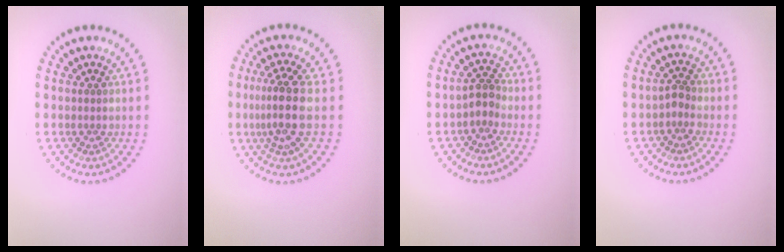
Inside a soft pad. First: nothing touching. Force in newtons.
{"total": 3.9, "press": 3.2, "slide": 2.2}
{"total": 1.8, "press": 1.5, "slide": 0.9}
{"total": 1.2, "press": 1.0, "slide": 0.6}